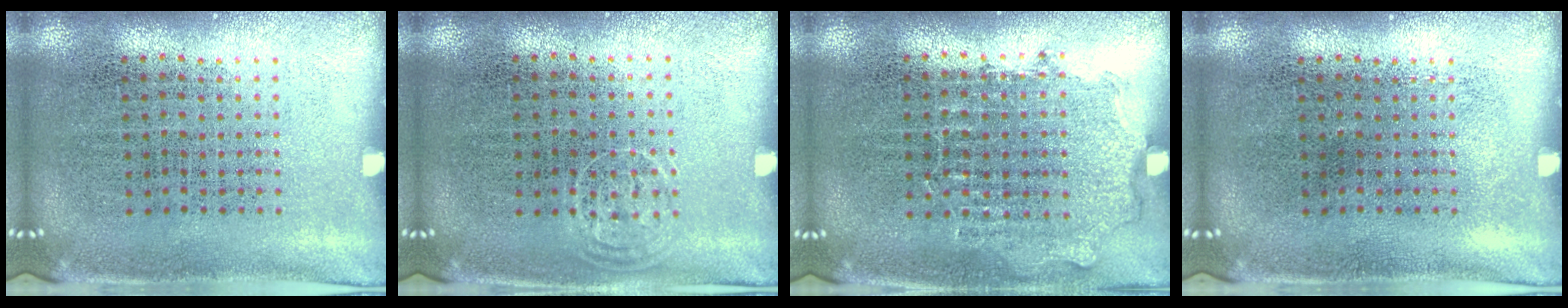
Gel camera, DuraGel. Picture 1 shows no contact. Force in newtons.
{"total": 0.7, "press": 0.6, "slide": 0.4}
{"total": 0.8, "press": 0.7, "slide": 0.3}
{"total": 0.0}